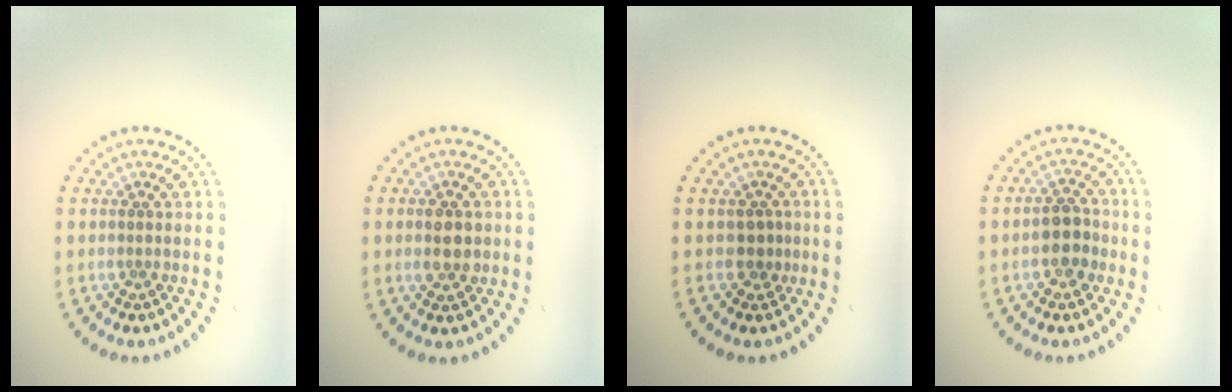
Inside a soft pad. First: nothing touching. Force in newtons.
{"total": 2.3, "press": 2.3, "slide": 0.2}
{"total": 1.5, "press": 1.2, "slide": 0.9}
{"total": 3.0, "press": 2.9, "slide": 0.7}